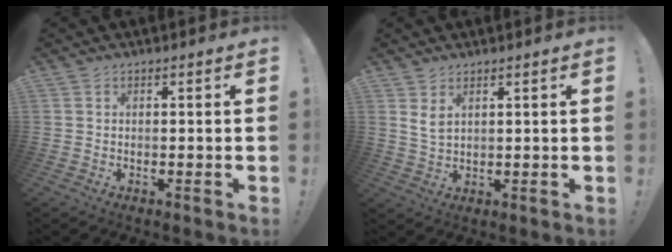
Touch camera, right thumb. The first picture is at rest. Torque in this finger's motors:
{"motor_torque": [-0.21, 0.28, -0.23, 0.09, 0.03]}